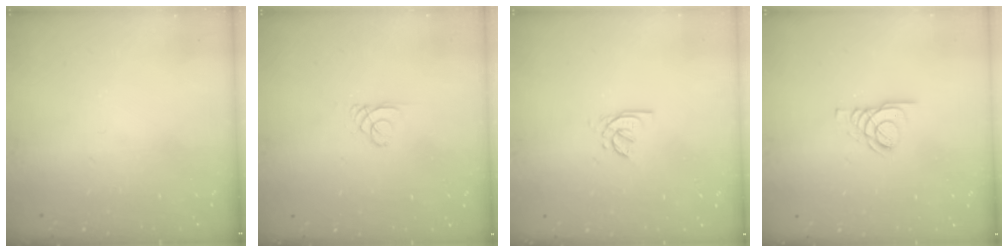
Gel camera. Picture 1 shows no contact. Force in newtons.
{"total": 0.6, "press": 0.6, "slide": 0.1}
{"total": 2.1, "press": 2.0, "slide": 0.6}
{"total": 2.8, "press": 2.8, "slide": 0.3}